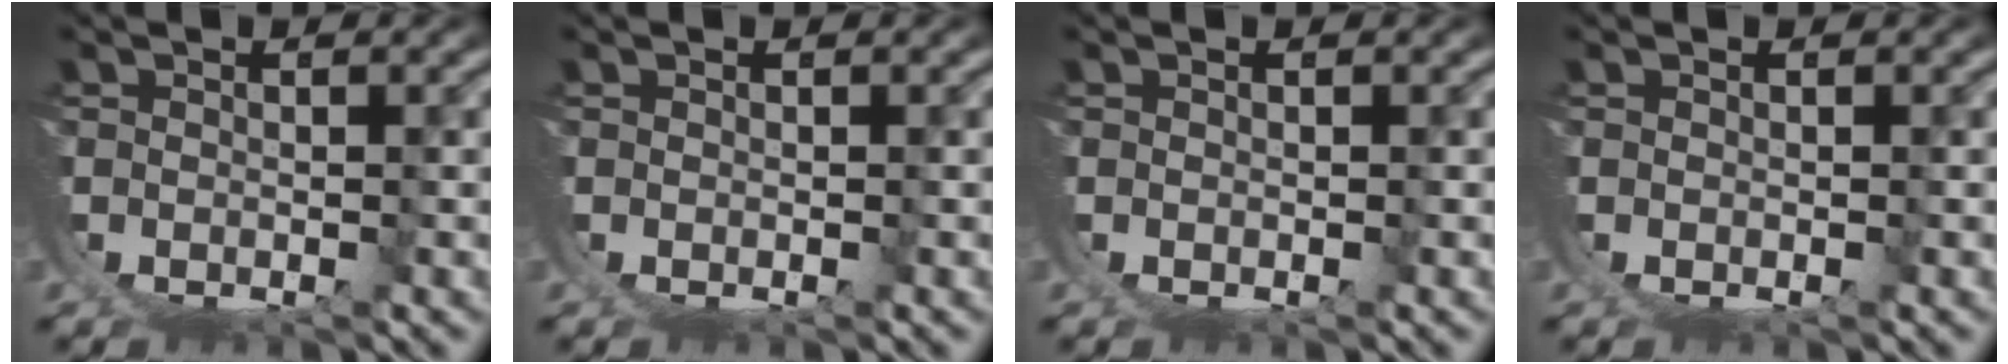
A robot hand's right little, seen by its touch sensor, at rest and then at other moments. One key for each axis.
{"total": 0.0}
{"total": 0.0}
{"total": 0.0}